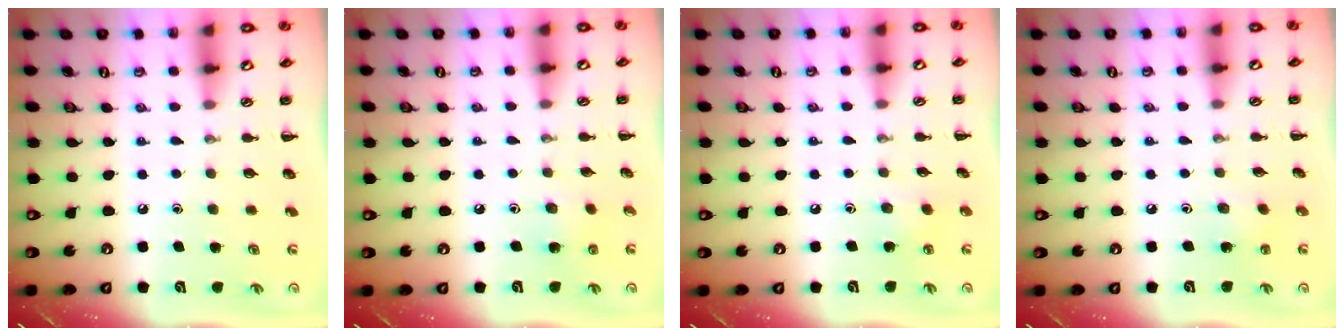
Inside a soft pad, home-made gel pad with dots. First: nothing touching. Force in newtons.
{"total": 3.7, "press": 3.5, "slide": 1.0}
{"total": 6.3, "press": 6.1, "slide": 1.6}
{"total": 3.6, "press": 3.4, "slide": 1.0}